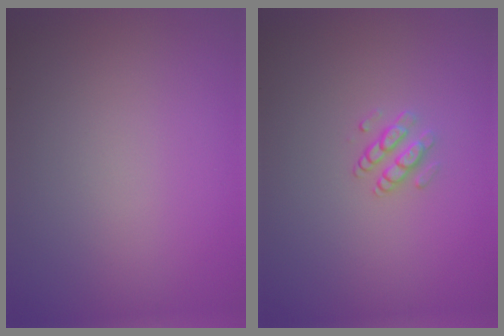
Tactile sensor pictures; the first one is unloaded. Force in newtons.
{"total": 1.5, "press": 1.1, "slide": 1.0}